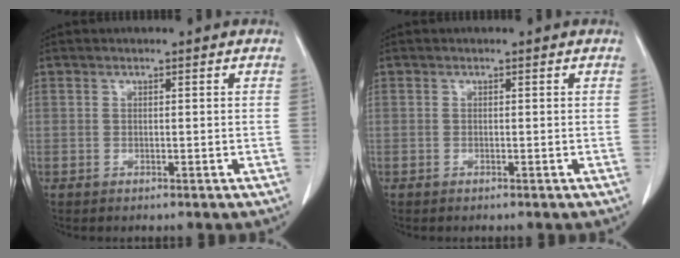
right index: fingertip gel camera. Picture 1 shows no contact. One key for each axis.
{"total": 0.0}